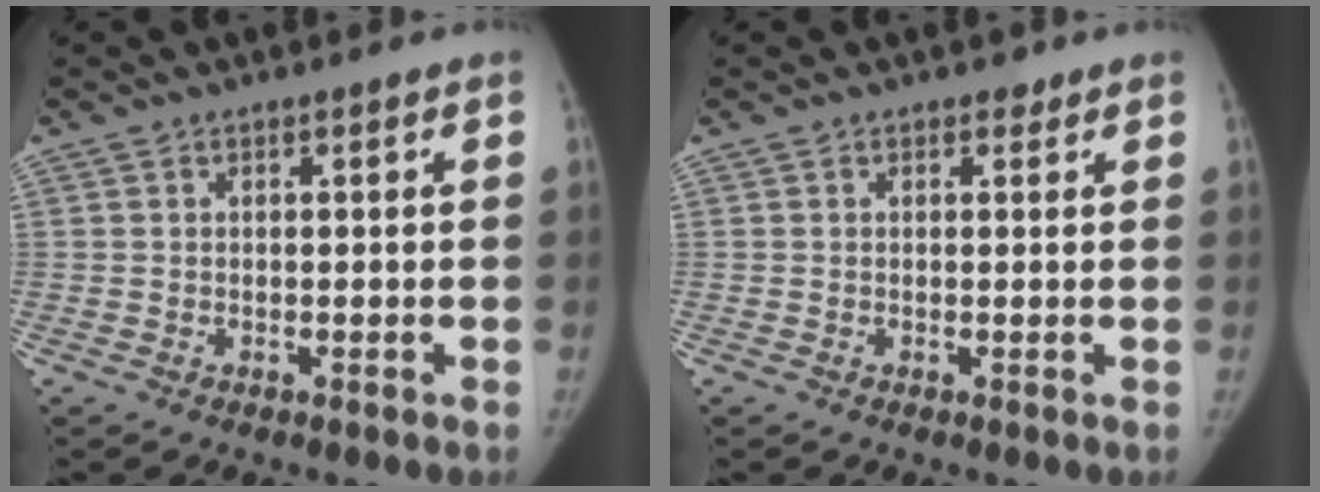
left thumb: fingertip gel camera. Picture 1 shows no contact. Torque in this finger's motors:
{"motor_torque": [0.13, -0.13, 0.46, -0.40, 0.03]}